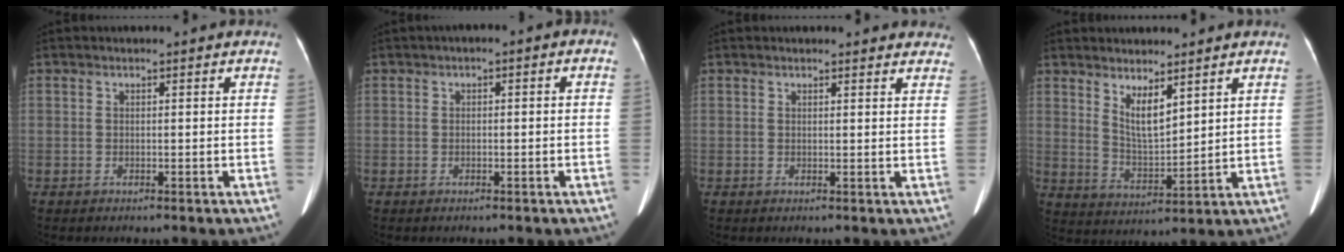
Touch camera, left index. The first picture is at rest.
{"total": 1.1, "force": [-0.5, 0.5, 0.9], "torque": [-0.006, 0.004, -0.013]}
{"total": 7.4, "force": [7.1, 1.7, 1.5], "torque": [0.012, -0.012, 0.051]}
{"total": 5.5, "force": [3.4, 1.4, 4.0], "torque": [-0.079, -0.024, 0.073]}